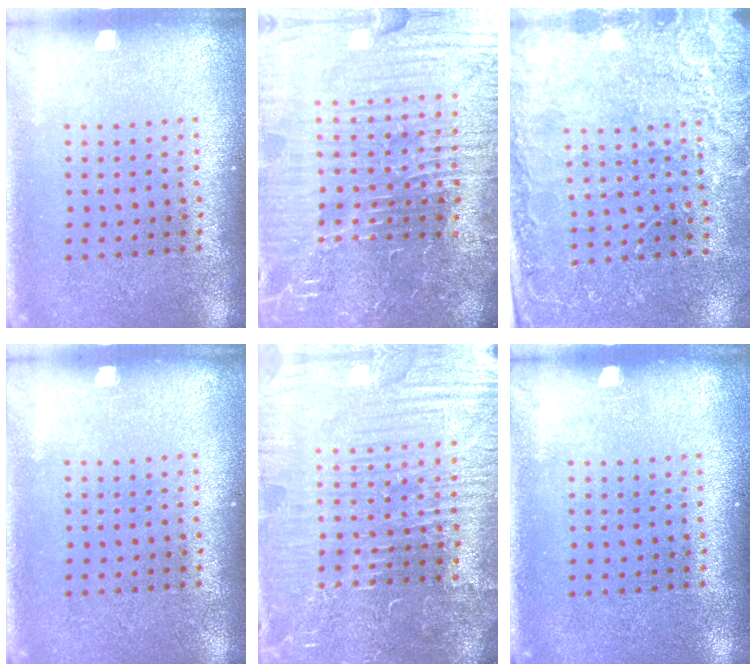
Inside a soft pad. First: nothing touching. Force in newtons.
{"total": 7.4, "press": 6.6, "slide": 3.3}
{"total": 2.8, "press": 2.7, "slide": 0.4}
{"total": 0.0}
{"total": 5.6, "press": 5.2, "slide": 2.1}
{"total": 0.0}